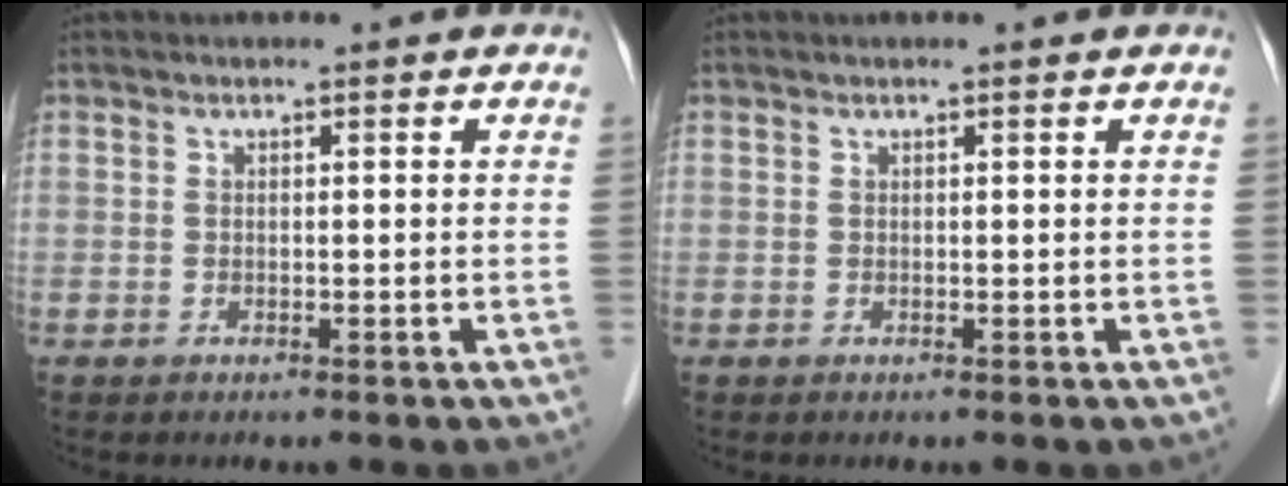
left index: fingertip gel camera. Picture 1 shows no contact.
{"total": 0.0}